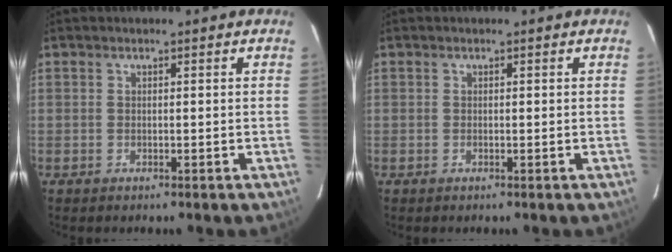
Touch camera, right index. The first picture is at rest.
{"total": 0.0}